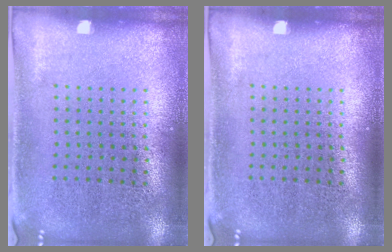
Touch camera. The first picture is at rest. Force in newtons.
{"total": 0.0}